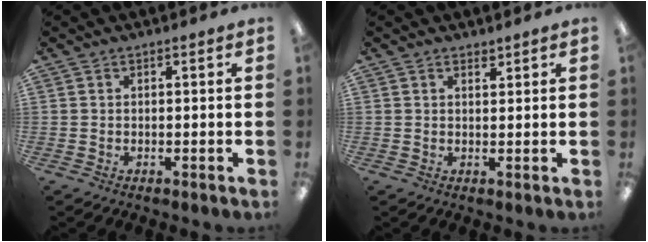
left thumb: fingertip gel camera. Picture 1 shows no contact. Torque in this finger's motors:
{"motor_torque": [0.17, -0.01, -0.38, 0.20, -0.08]}